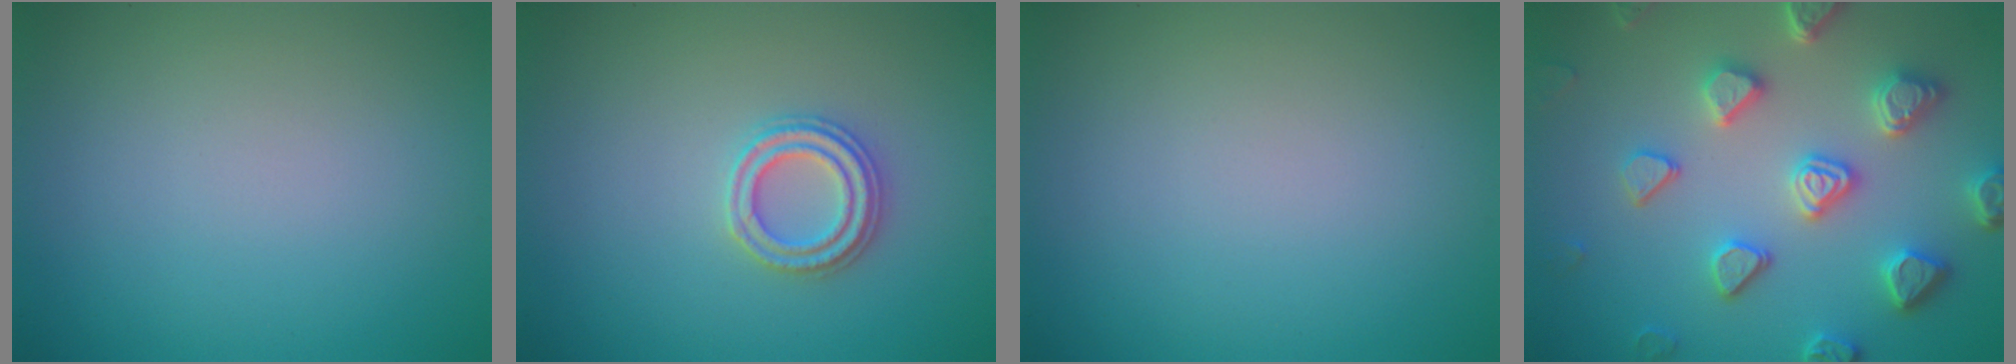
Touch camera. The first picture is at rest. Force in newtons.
{"total": 2.4, "press": 2.4, "slide": 0.2}
{"total": 0.0}
{"total": 5.4, "press": 4.9, "slide": 2.4}